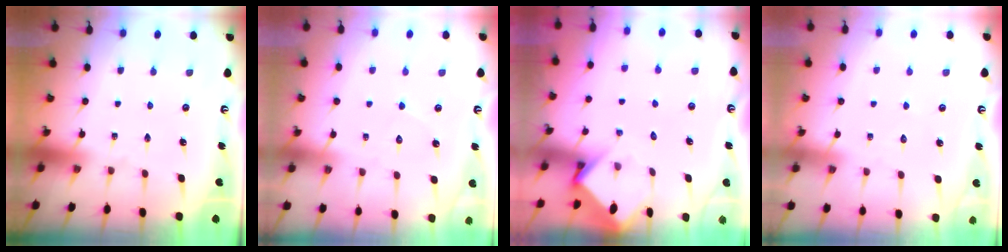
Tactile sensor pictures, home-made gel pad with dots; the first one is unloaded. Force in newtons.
{"total": 4.8, "press": 4.8, "slide": 0.3}
{"total": 3.6, "press": 3.6, "slide": 0.3}
{"total": 3.2, "press": 3.1, "slide": 0.4}